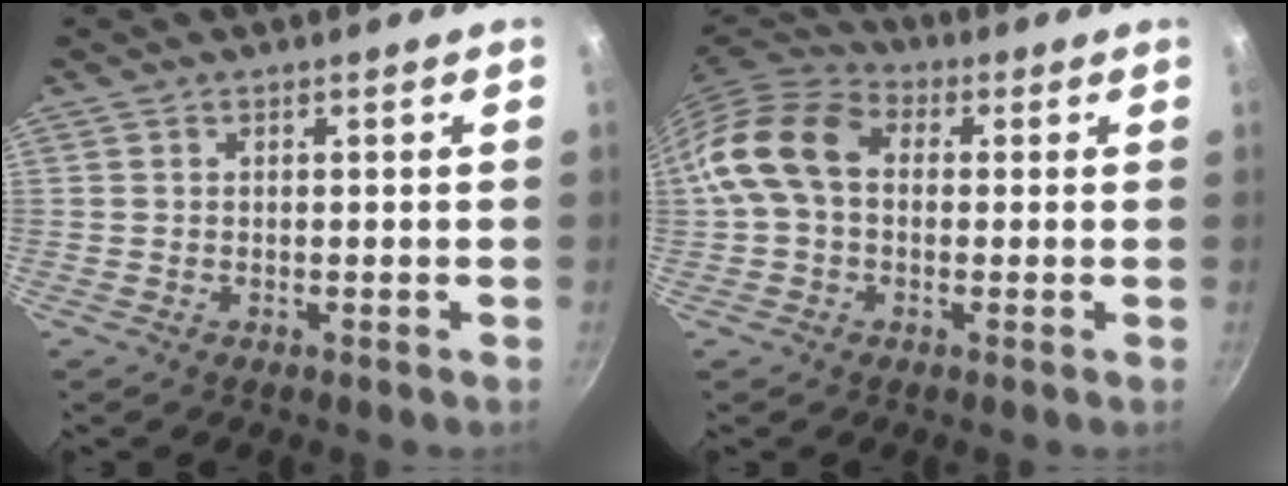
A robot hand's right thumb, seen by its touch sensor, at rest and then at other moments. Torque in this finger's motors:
{"motor_torque": [-0.23, 1.85, 0.54, -0.55, 0.15]}